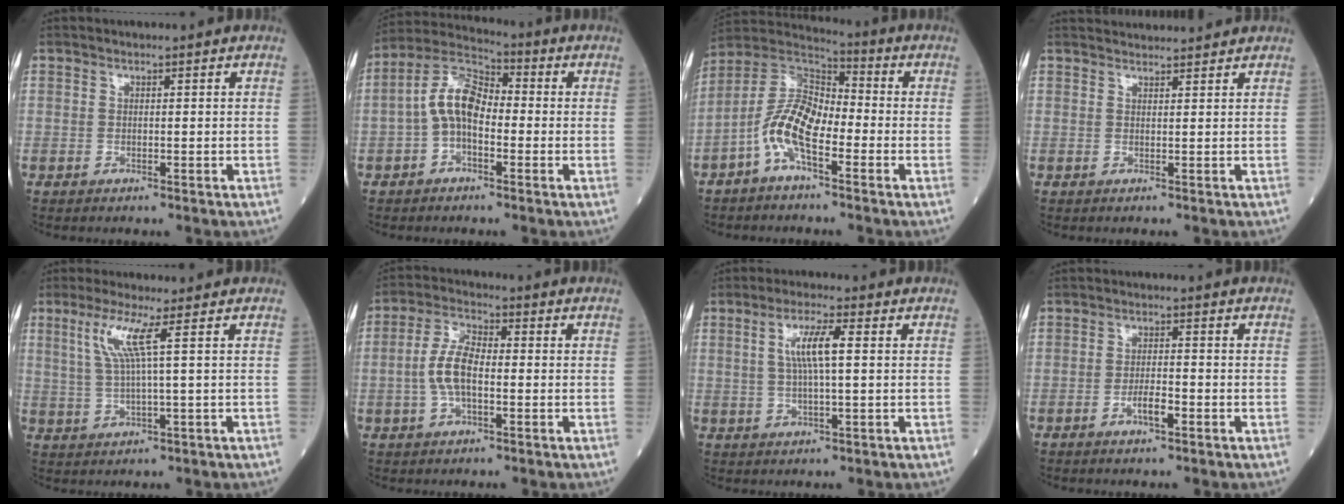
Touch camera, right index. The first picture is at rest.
{"total": 8.3, "force": [-1.1, 4.1, 7.1], "torque": [-0.147, 0.032, -0.029]}
{"total": 9.7, "force": [-3.7, 3.6, 8.2], "torque": [-0.175, 0.023, -0.080]}
{"total": 5.1, "force": [5.0, 0.2, 0.6], "torque": [-0.013, 0.034, 0.064]}
{"total": 5.6, "force": [2.1, -0.7, 5.1], "torque": [-0.109, 0.003, 0.046]}
{"total": 6.7, "force": [-0.9, 2.8, 6.0], "torque": [-0.134, 0.014, -0.021]}
{"total": 5.7, "force": [1.1, 0.4, 5.6], "torque": [-0.108, 0.005, 0.022]}
{"total": 2.9, "force": [-1.4, 0.6, 2.5], "torque": [-0.044, 0.001, -0.024]}